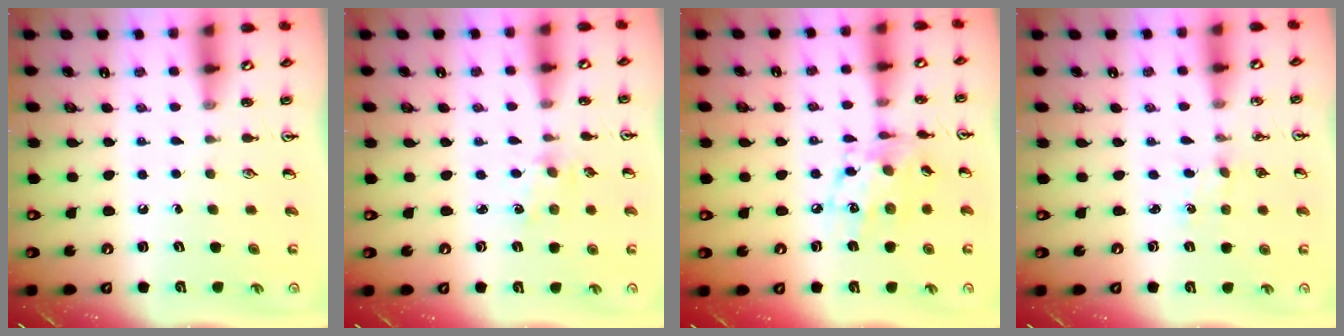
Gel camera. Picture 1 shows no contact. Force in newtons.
{"total": 1.9, "press": 1.8, "slide": 0.4}
{"total": 11.5, "press": 11.5, "slide": 0.8}
{"total": 0.0}